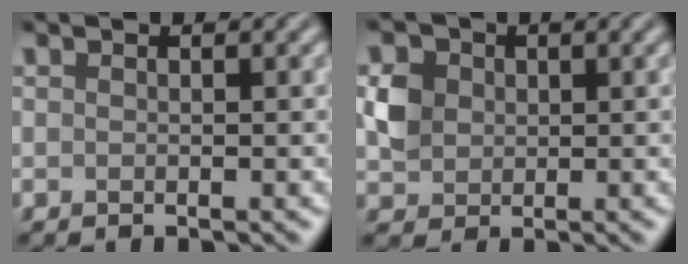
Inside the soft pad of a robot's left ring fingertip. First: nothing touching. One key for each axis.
{"total": 2.9, "fx": 0.4, "fy": 2.6, "fz": 1.1, "tx": -0.022, "ty": 0.001, "tz": 0.010}